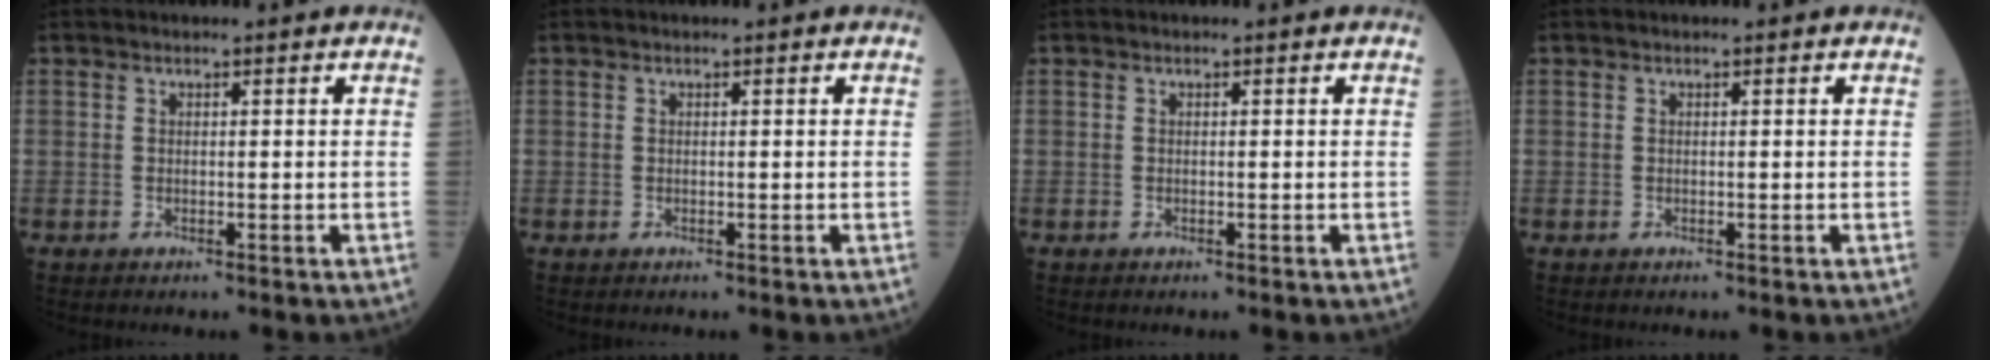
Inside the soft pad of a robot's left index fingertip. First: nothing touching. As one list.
[{"total": 0.0}, {"total": 0.0}, {"total": 0.0}]